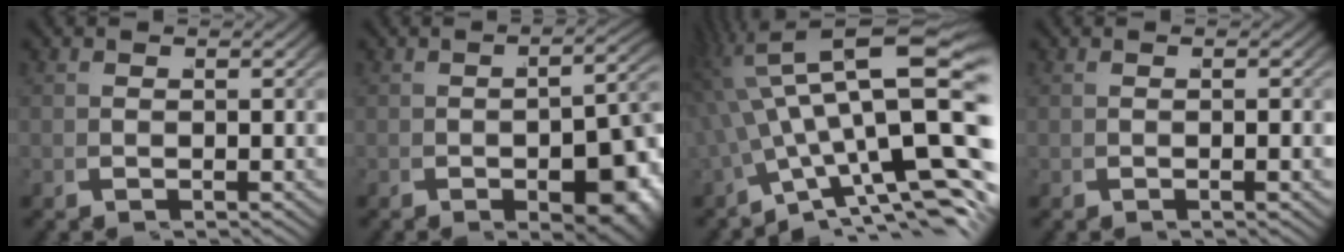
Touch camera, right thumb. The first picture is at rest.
{"total": 7.3, "force": [-1.6, 3.4, 6.2], "torque": [-0.077, -0.007, -0.016]}
{"total": 14.0, "force": [2.1, 7.3, 11.8], "torque": [-0.195, -0.026, 0.053]}
{"total": 0.9, "force": [-0.2, -0.1, 0.9], "torque": [-0.017, 0.008, -0.003]}